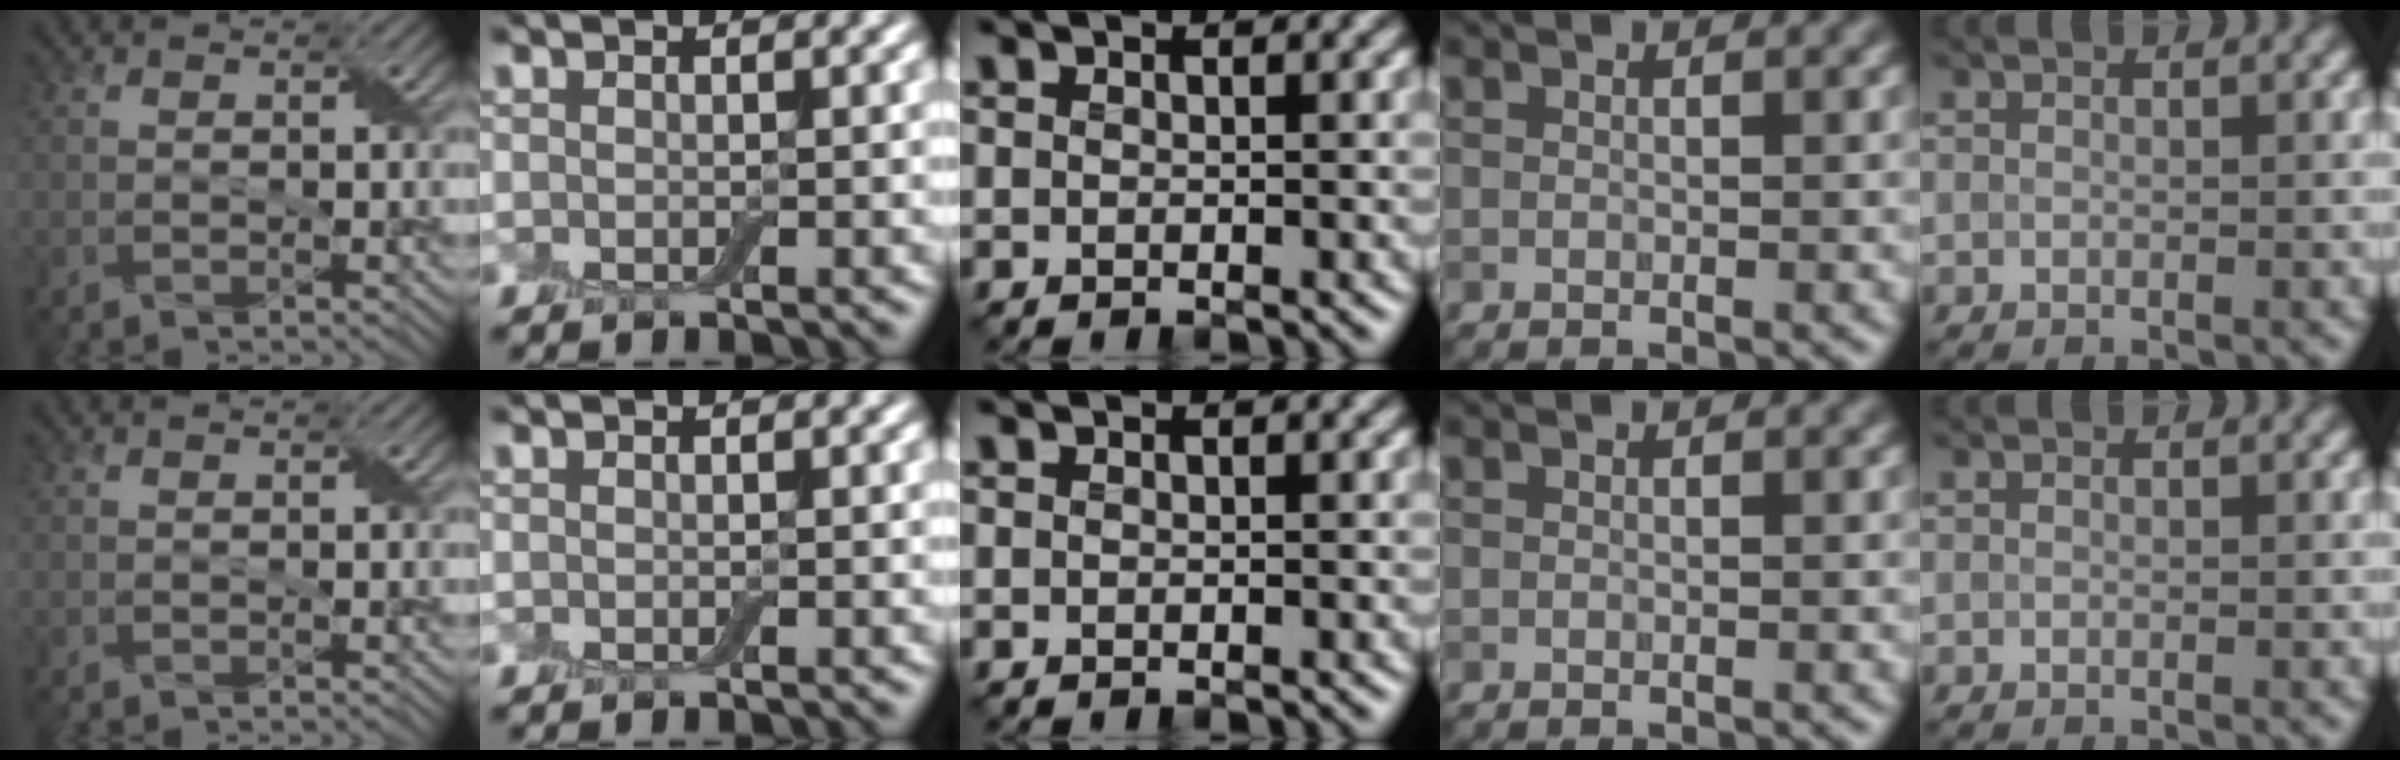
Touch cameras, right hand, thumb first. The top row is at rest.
{}